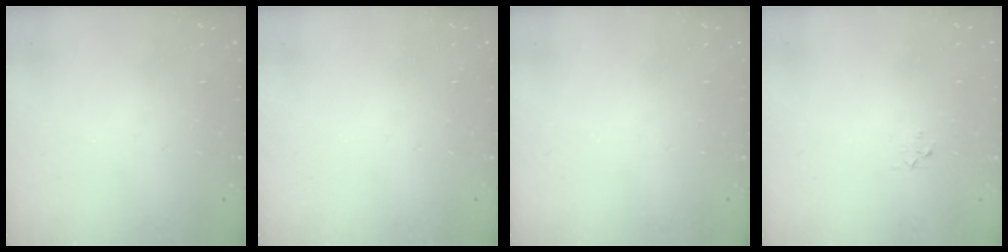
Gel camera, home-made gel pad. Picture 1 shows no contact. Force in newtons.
{"total": 0.0}
{"total": 0.0}
{"total": 2.3, "press": 2.3, "slide": 0.2}